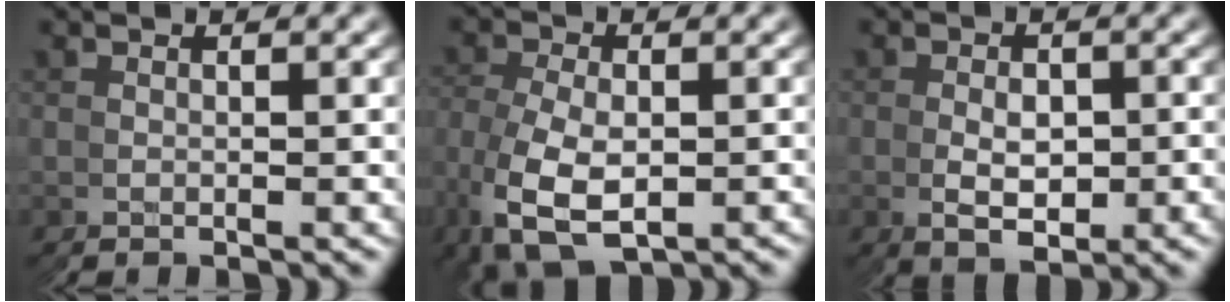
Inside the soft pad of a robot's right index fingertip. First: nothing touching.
{"total": 4.3, "force": [-1.5, 3.2, 2.5], "torque": [-0.080, -0.019, -0.011]}
{"total": 1.8, "force": [0.0, 0.8, 1.6], "torque": [-0.017, 0.002, 0.002]}